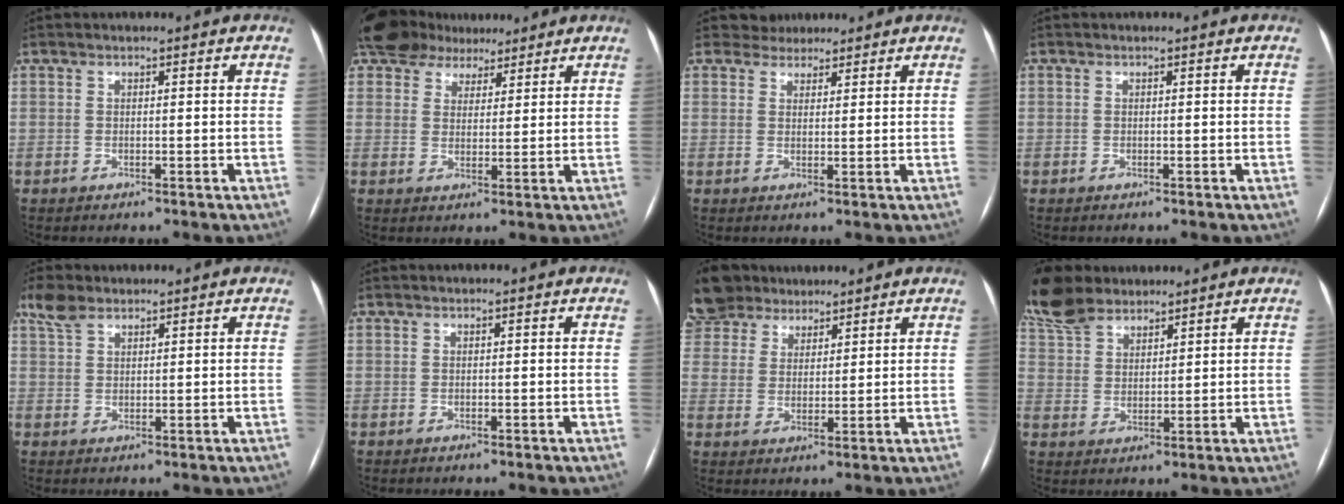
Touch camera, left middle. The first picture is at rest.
{"total": 8.4, "force": [7.0, 4.4, 1.8], "torque": [-0.030, 0.029, 0.115]}
{"total": 3.2, "force": [2.8, 1.5, -0.2], "torque": [0.005, 0.014, 0.043]}
{"total": 0.0}
{"total": 3.8, "force": [2.9, 1.7, 1.8], "torque": [-0.048, 0.019, 0.062]}
{"total": 0.0}
{"total": 13.4, "force": [10.5, 7.6, 3.5], "torque": [-0.099, 0.045, 0.201]}
{"total": 12.3, "force": [10.3, 5.4, 4.1], "torque": [-0.103, 0.033, 0.203]}